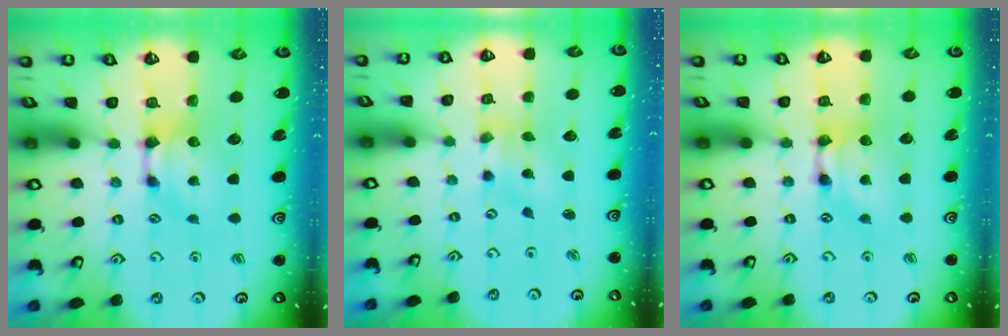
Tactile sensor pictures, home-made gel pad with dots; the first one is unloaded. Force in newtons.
{"total": 2.7, "press": 2.4, "slide": 1.1}
{"total": 1.8, "press": 1.8, "slide": 0.1}